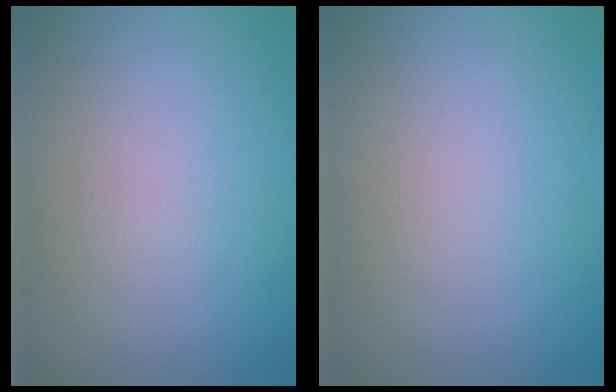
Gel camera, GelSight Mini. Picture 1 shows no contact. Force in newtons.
{"total": 0.0}